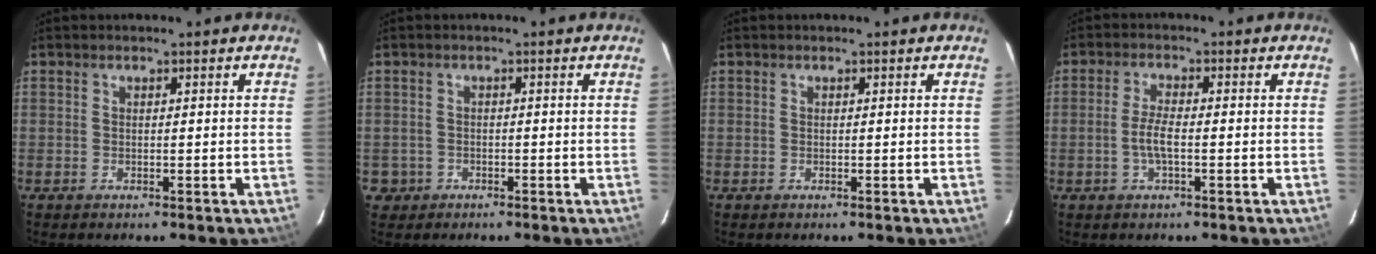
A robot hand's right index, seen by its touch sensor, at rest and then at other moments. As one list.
[{"total": 2.9, "force": [-1.0, 2.7, 0.0], "torque": [-0.008, 0.010, -0.012]}, {"total": 0.0}, {"total": 3.7, "force": [-1.0, 0.9, 3.5], "torque": [-0.069, -0.001, -0.018]}]